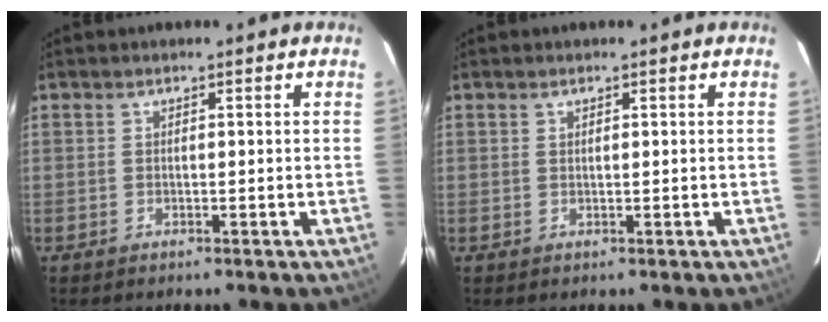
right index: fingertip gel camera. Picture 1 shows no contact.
{"total": 0.5, "force": [0.3, 0.2, 0.3], "torque": [-0.007, 0.000, 0.007]}